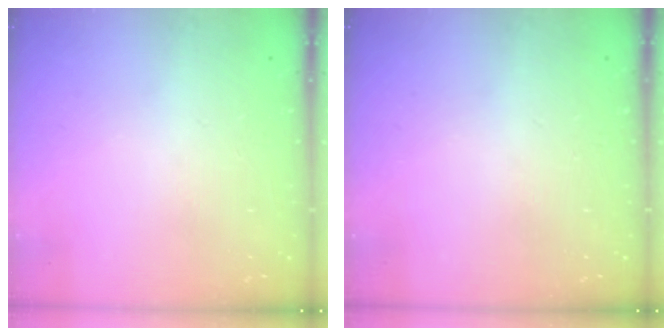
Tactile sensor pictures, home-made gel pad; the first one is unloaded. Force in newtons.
{"total": 0.0}